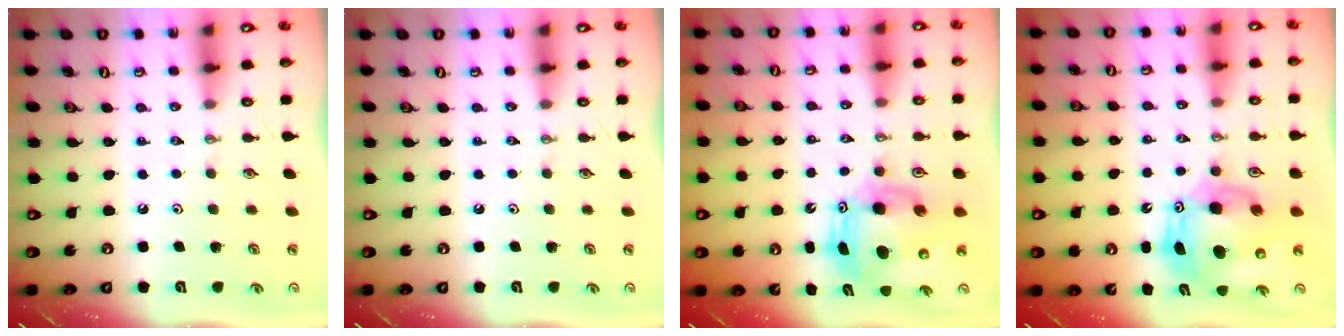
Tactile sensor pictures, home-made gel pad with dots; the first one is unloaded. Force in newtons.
{"total": 0.0}
{"total": 11.0, "press": 10.9, "slide": 1.8}
{"total": 13.1, "press": 13.0, "slide": 2.1}